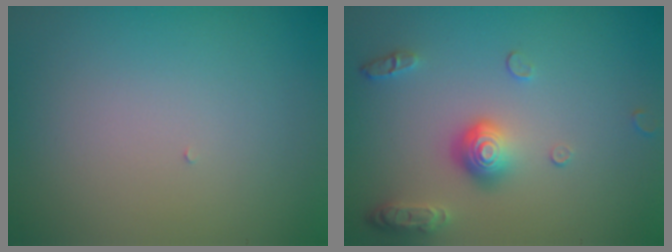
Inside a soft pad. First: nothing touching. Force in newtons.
{"total": 3.8, "press": 2.9, "slide": 2.4}